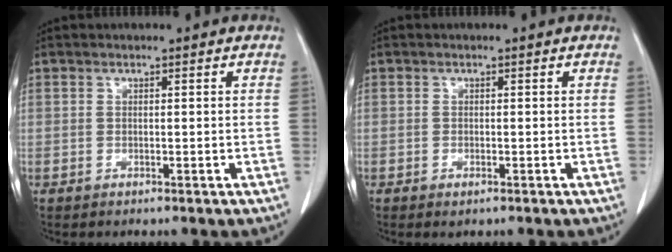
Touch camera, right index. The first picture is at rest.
{"total": 0.7, "force": [-0.4, 0.3, 0.5], "torque": [-0.009, -0.002, -0.001]}